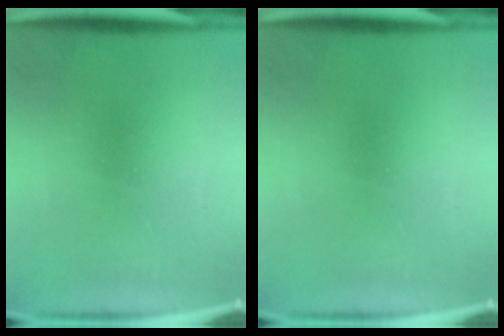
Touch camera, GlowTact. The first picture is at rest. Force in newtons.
{"total": 0.0}